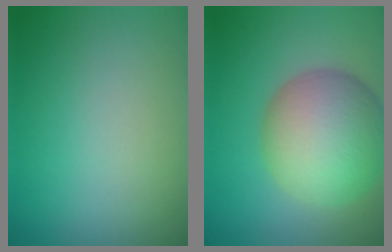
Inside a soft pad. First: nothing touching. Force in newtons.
{"total": 9.4, "press": 9.4, "slide": 0.3}